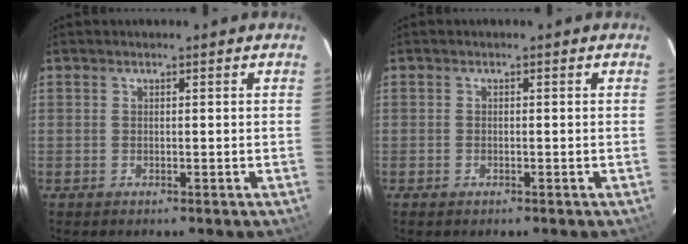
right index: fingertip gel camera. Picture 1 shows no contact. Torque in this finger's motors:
{"motor_torque": [0.11, -0.11, -0.23, -0.07]}